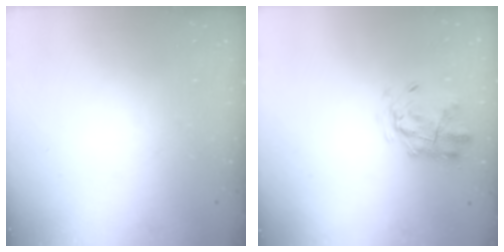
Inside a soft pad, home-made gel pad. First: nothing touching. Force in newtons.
{"total": 3.3, "press": 3.0, "slide": 1.3}